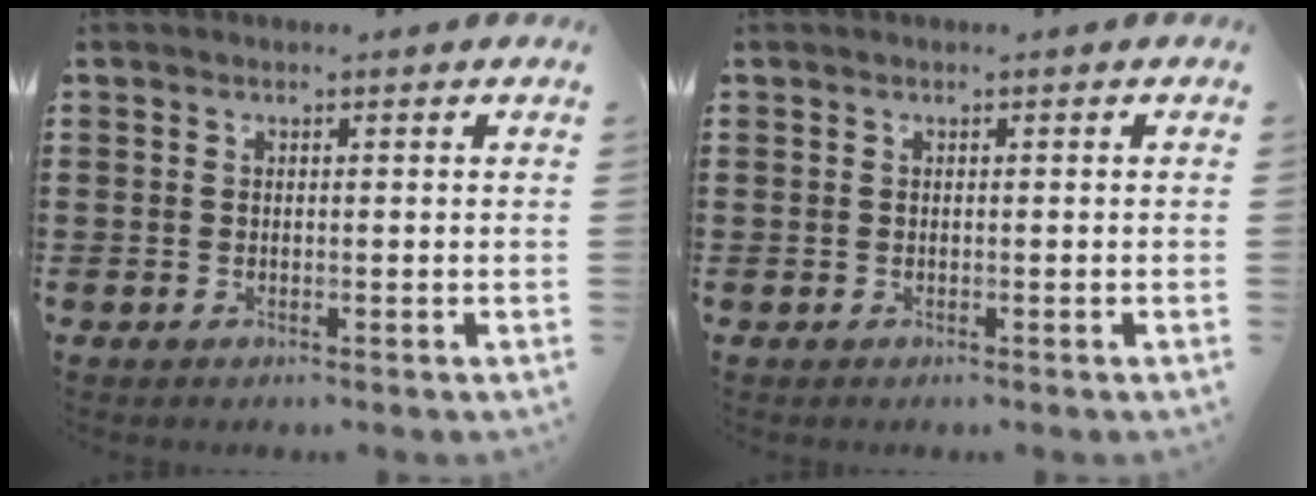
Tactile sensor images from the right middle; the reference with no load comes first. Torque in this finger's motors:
{"motor_torque": [0.60, 0.02, 0.10, 0.01]}